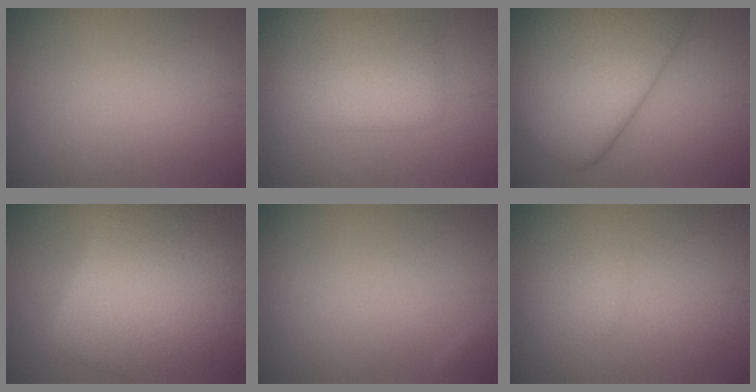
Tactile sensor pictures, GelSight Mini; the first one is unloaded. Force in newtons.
{"total": 4.4, "press": 4.4, "slide": 0.1}
{"total": 13.0, "press": 13.0, "slide": 0.5}
{"total": 15.9, "press": 15.9, "slide": 1.0}
{"total": 0.6, "press": 0.5, "slide": 0.1}
{"total": 1.0, "press": 1.0, "slide": 0.1}